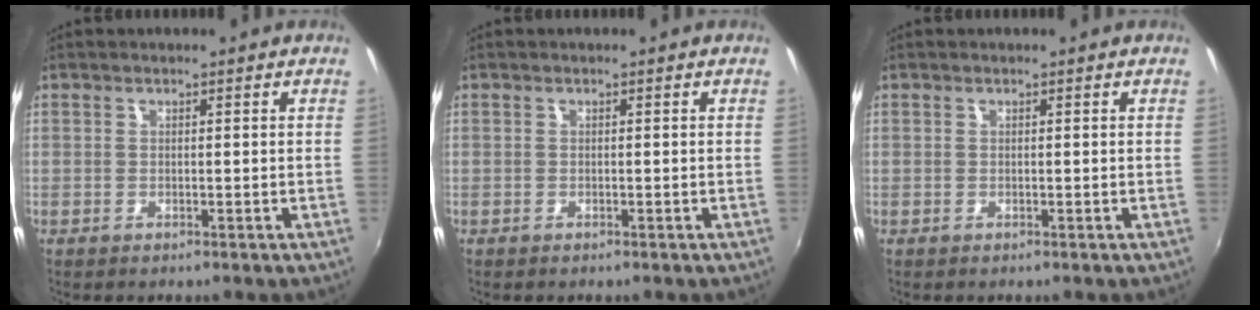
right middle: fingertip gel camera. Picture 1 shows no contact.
{"total": 0.0}
{"total": 0.0}